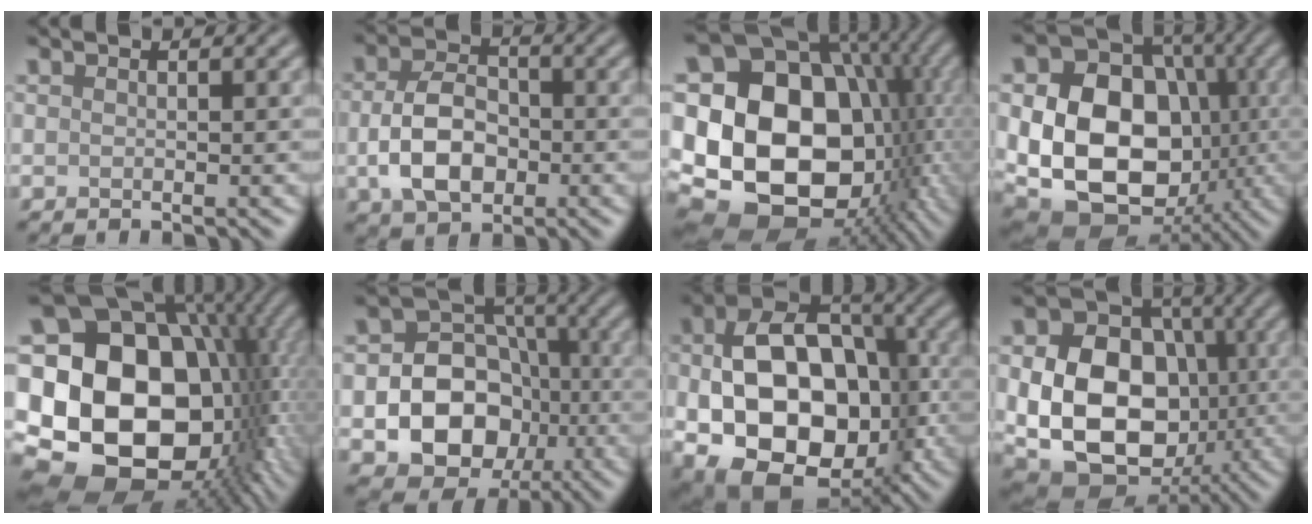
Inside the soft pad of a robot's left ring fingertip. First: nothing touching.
{"total": 6.1, "force": [-1.1, 4.1, 4.5], "torque": [-0.093, -0.003, -0.023]}
{"total": 20.5, "force": [-1.3, 15.7, 13.2], "torque": [-0.223, -0.006, 0.002]}
{"total": 15.5, "force": [-1.9, 11.8, 9.9], "torque": [-0.167, -0.009, -0.037]}
{"total": 22.6, "force": [-0.8, 16.7, 15.3], "torque": [-0.265, 0.000, -0.018]}
{"total": 10.6, "force": [-2.4, 8.7, 5.6], "torque": [-0.066, -0.007, -0.067]}
{"total": 16.0, "force": [-2.8, 10.9, 11.4], "torque": [-0.179, -0.030, -0.037]}
{"total": 13.9, "force": [-2.0, 10.3, 9.1], "torque": [-0.152, -0.008, -0.040]}